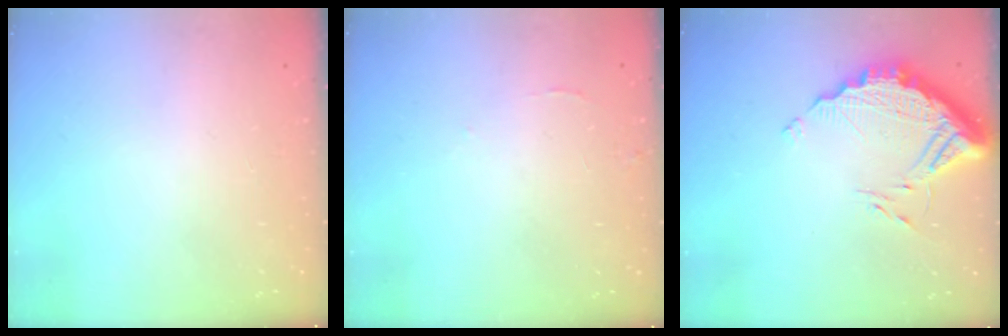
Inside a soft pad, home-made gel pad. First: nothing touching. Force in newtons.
{"total": 6.1, "press": 6.1, "slide": 0.4}
{"total": 12.7, "press": 12.7, "slide": 0.9}